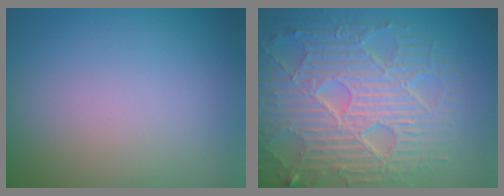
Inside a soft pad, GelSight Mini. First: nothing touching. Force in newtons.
{"total": 9.0, "press": 6.5, "slide": 6.3}